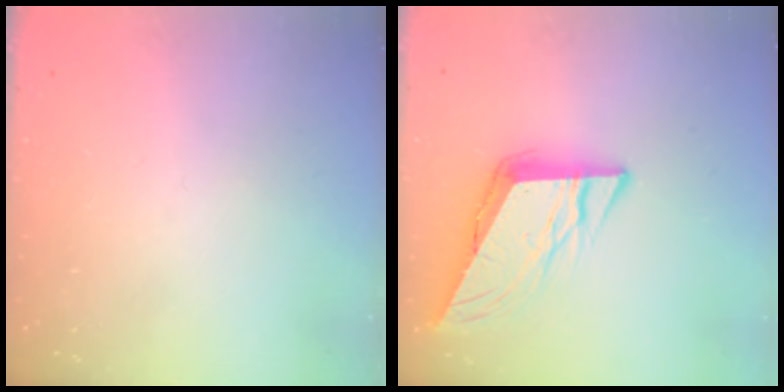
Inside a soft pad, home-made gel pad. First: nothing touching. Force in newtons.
{"total": 10.4, "press": 10.2, "slide": 1.7}